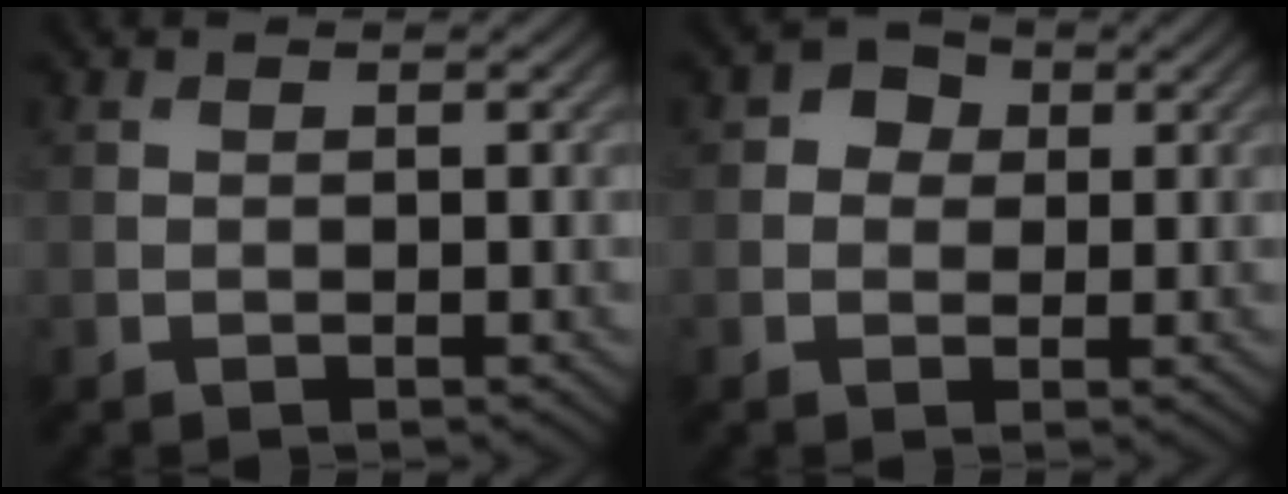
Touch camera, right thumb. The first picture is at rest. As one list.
[{"total": 2.7, "force": [0.5, 2.4, 1.1], "torque": [-0.018, 0.004, -0.001]}]